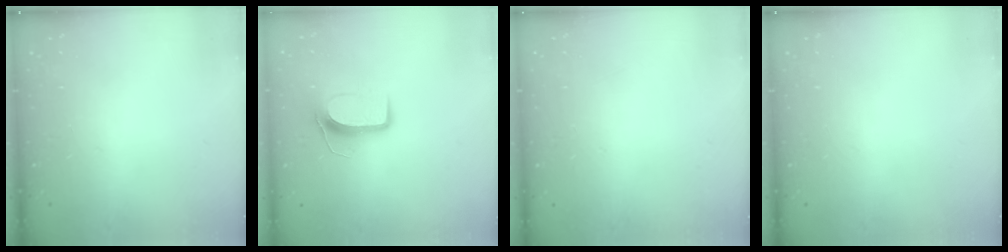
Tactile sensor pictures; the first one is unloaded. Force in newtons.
{"total": 8.9, "press": 8.9, "slide": 0.5}
{"total": 0.0}
{"total": 0.0}